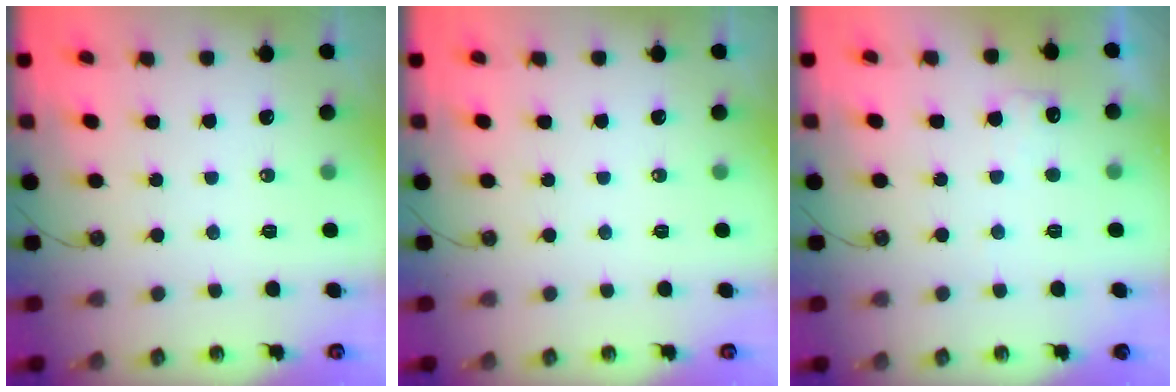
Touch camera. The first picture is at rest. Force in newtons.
{"total": 0.0}
{"total": 7.1, "press": 7.1, "slide": 0.8}